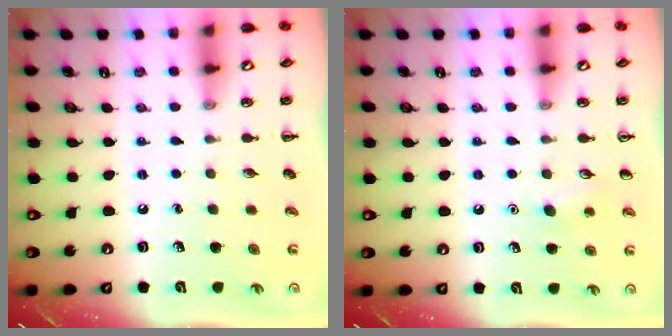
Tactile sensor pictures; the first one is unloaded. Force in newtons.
{"total": 6.3, "press": 6.1, "slide": 1.6}